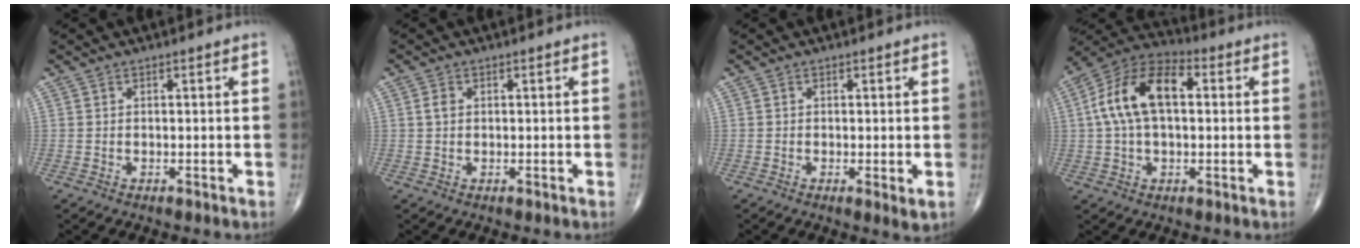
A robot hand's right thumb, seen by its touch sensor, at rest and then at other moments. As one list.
[{"total": 1.5, "force": [0.3, 1.1, 1.0], "torque": [-0.018, 0.003, 0.005]}, {"total": 2.1, "force": [-0.4, 0.4, 2.0], "torque": [-0.037, -0.009, -0.009]}, {"total": 14.5, "force": [2.2, 8.1, 11.8], "torque": [-0.222, 0.035, 0.030]}]